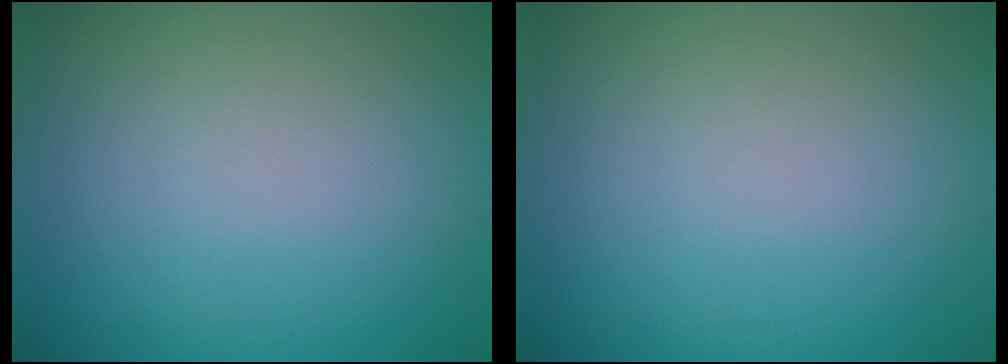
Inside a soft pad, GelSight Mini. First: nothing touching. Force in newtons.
{"total": 0.0}